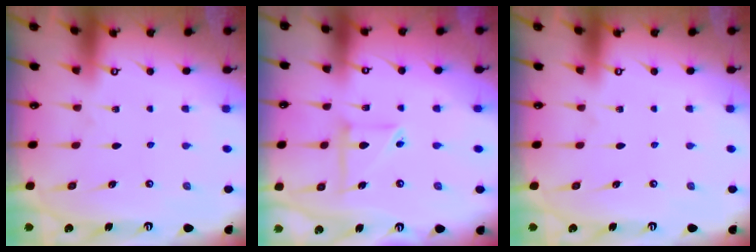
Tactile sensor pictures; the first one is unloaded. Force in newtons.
{"total": 7.2, "press": 7.2, "slide": 0.6}
{"total": 0.0}